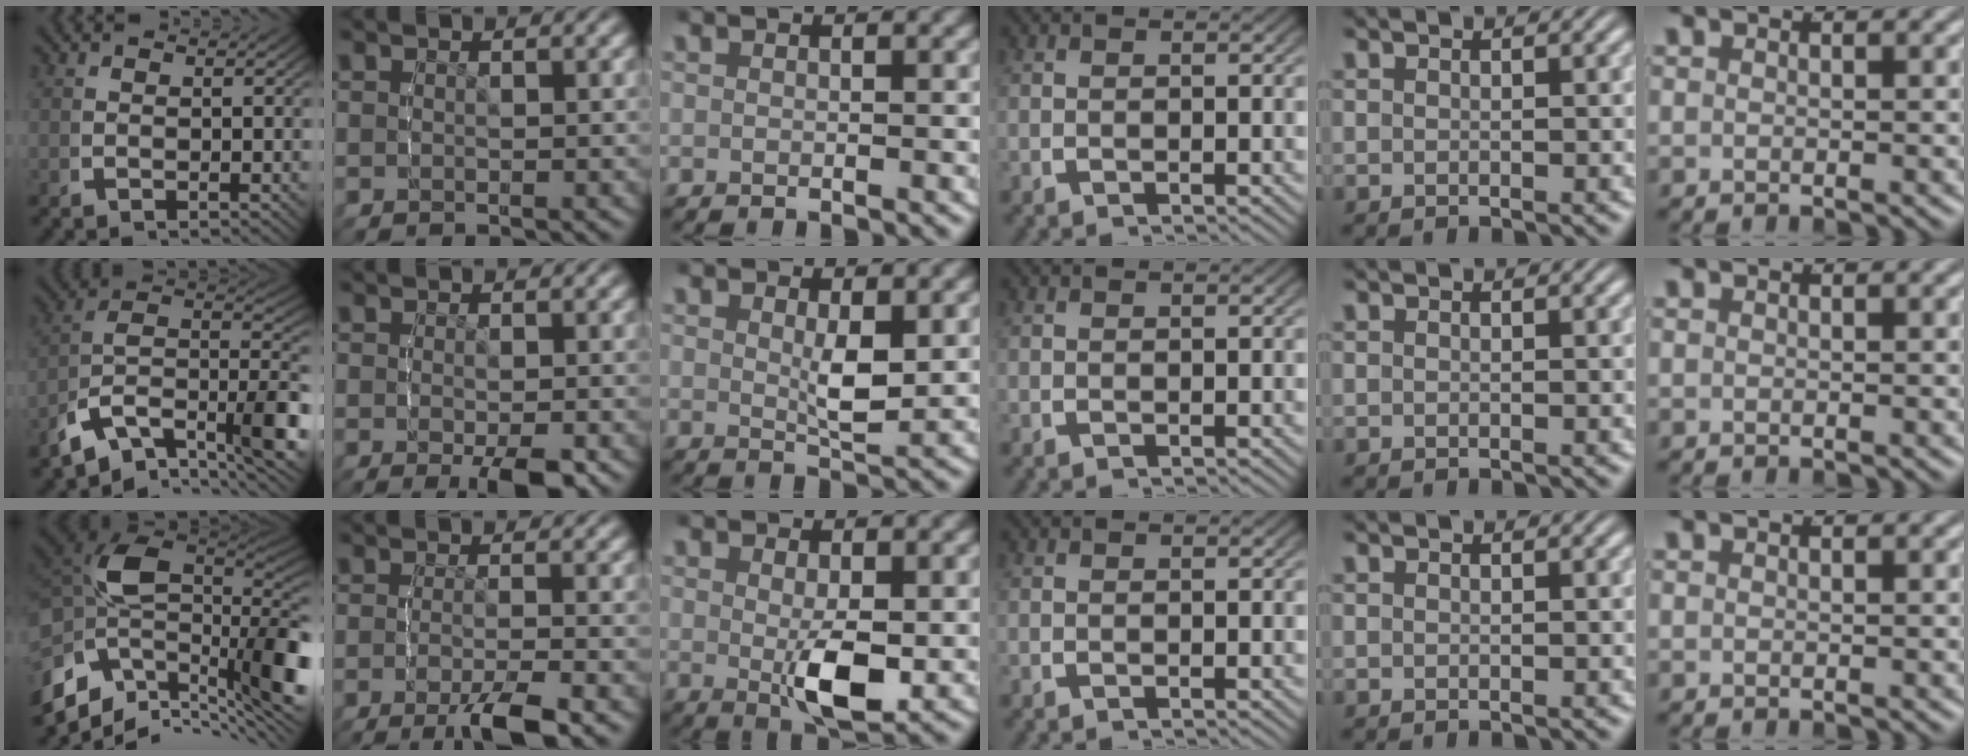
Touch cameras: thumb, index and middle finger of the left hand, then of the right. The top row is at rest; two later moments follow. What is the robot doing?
{"motion": "lift_and_place", "object": "stress ball aka squeeze ball"}